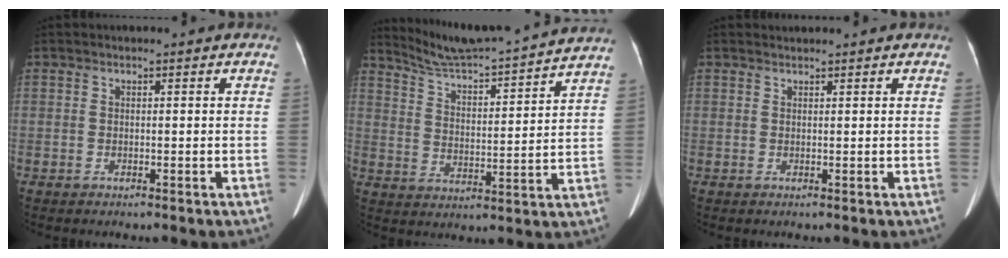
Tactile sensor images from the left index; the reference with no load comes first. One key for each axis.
{"total": 18.7, "fx": 17.7, "fy": -0.8, "fz": 6.2, "tx": -0.110, "ty": -0.018, "tz": 0.252}
{"total": 0.7, "fx": 0.7, "fy": -0.1, "fz": -0.1, "tx": -0.006, "ty": 0.010, "tz": 0.017}